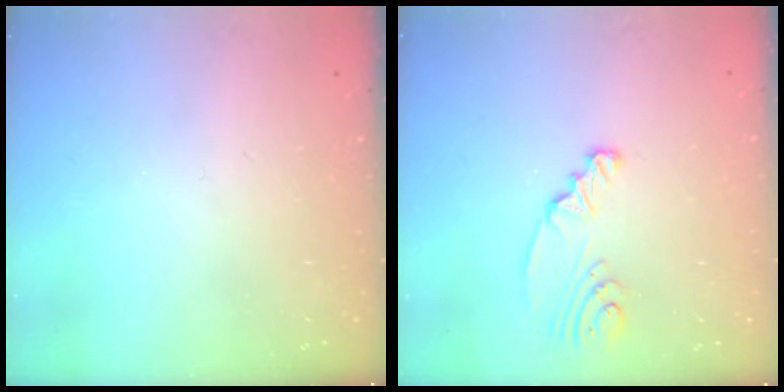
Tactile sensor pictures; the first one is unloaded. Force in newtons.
{"total": 3.4, "press": 3.4, "slide": 0.3}